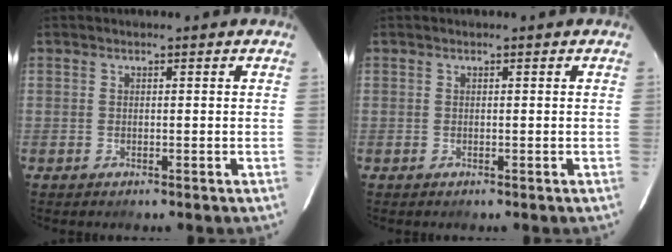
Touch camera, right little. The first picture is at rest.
{"total": 0.0}